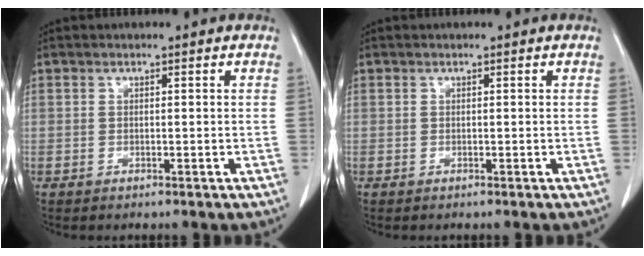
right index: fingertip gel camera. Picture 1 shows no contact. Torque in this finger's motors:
{"motor_torque": [-0.02, 0.02, 0.00, 0.00]}